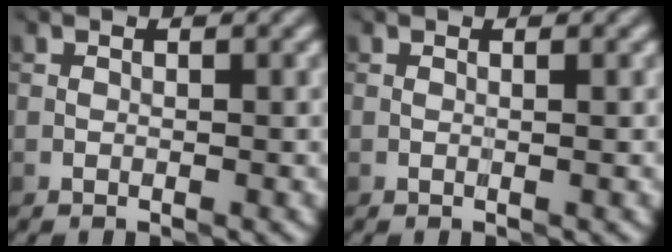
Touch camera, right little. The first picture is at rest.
{"total": 0.5, "force": [0.2, -0.1, 0.5], "torque": [-0.007, -0.004, 0.004]}